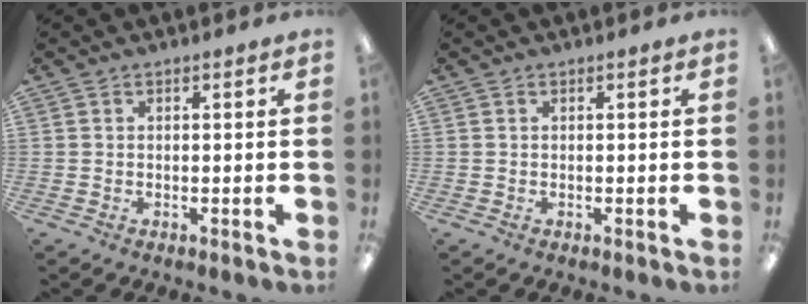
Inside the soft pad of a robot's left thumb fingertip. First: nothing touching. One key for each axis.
{"total": 0.0}